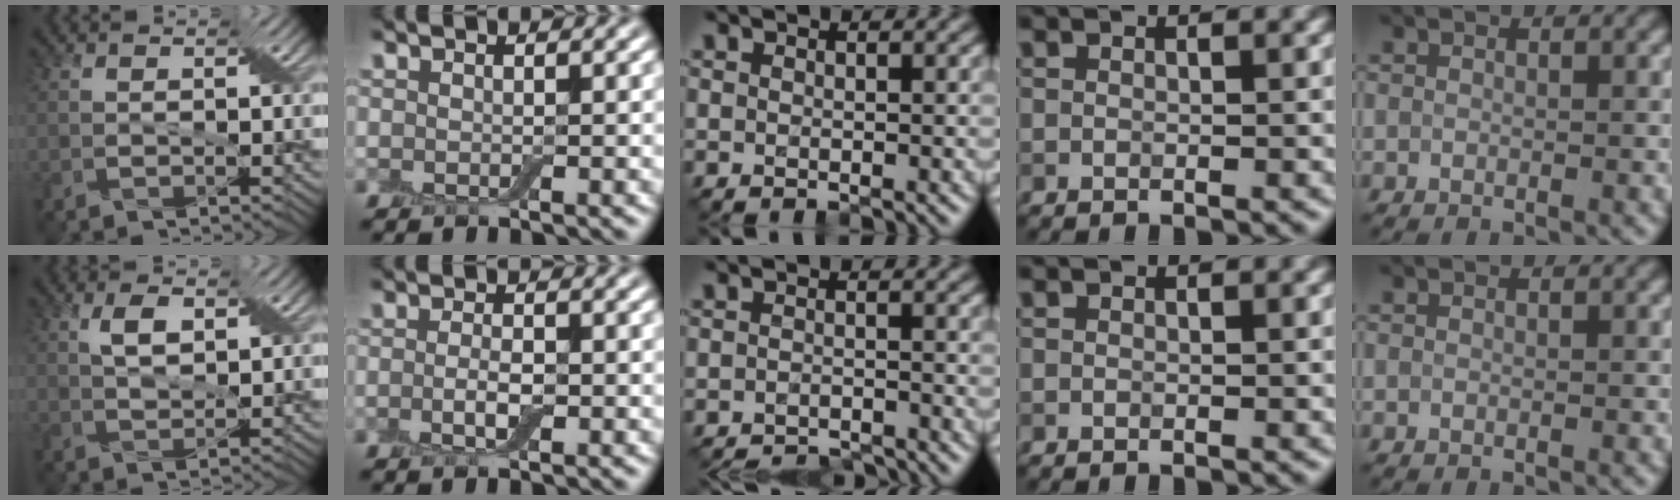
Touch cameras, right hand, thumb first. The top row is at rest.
{"thumb": {"total": 3.2, "force": [1.7, 1.1, 2.5], "torque": [-0.052, 0.006, 0.031]}, "index": {"total": 2.0, "force": [-0.4, 0.8, 1.8], "torque": [-0.040, -0.003, -0.011]}, "middle": {"total": 3.5, "force": [-3.5, 0.2, 0.3], "torque": [0.004, -0.003, -0.055]}}